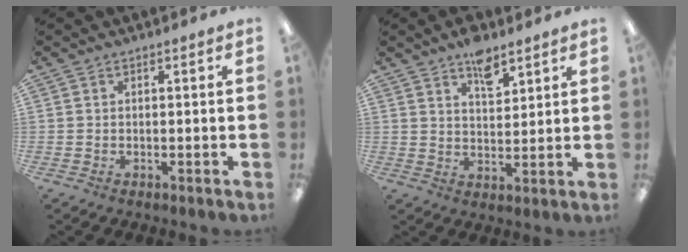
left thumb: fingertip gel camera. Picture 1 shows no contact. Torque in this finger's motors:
{"motor_torque": [0.83, 0.43, 1.20, -0.44, 0.00]}